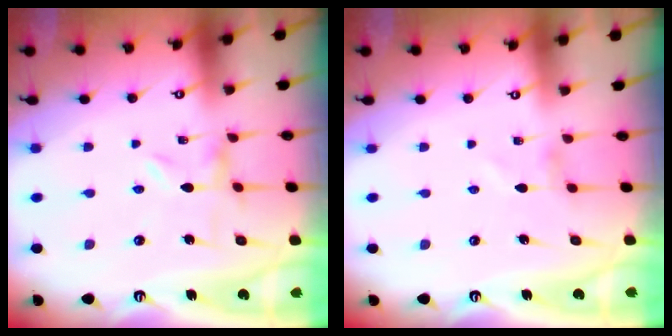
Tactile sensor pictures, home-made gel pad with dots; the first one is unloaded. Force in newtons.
{"total": 0.6, "press": 0.6, "slide": 0.2}